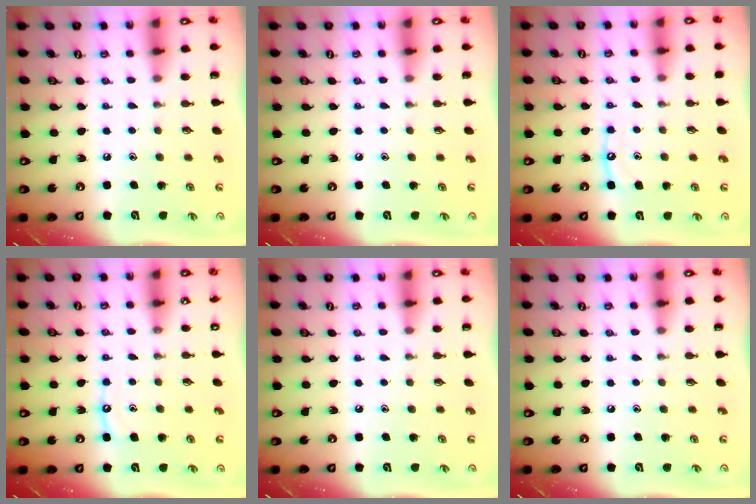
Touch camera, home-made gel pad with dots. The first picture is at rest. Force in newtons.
{"total": 0.0}
{"total": 6.3, "press": 6.2, "slide": 0.6}
{"total": 5.9, "press": 5.9, "slide": 0.6}
{"total": 0.0}
{"total": 0.0}